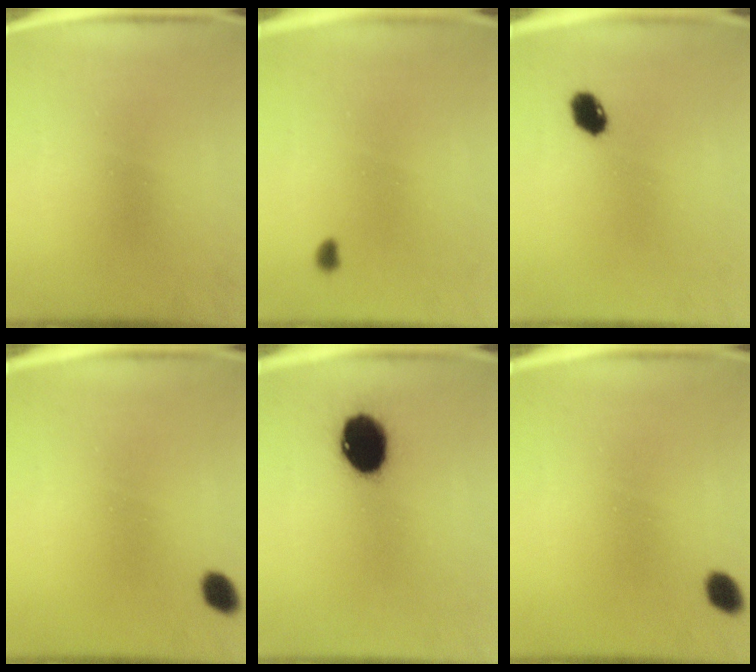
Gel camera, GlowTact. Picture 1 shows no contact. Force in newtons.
{"total": 0.9}
{"total": 4.3}
{"total": 2.7}
{"total": 13.3}
{"total": 2.7}